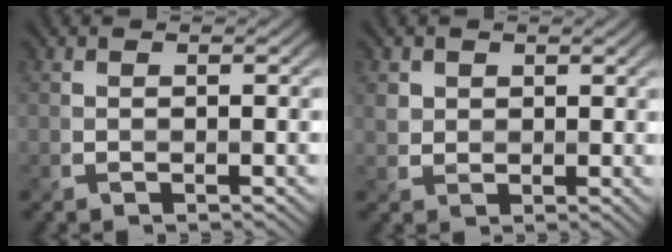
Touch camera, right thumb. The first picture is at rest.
{"total": 2.1, "force": [1.1, 1.7, 0.4], "torque": [-0.013, -0.003, 0.020]}